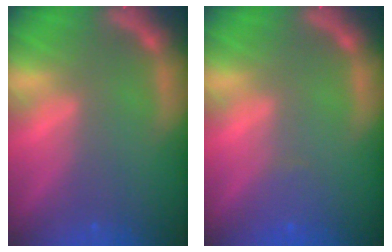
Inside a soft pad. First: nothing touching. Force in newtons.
{"total": 1.4}